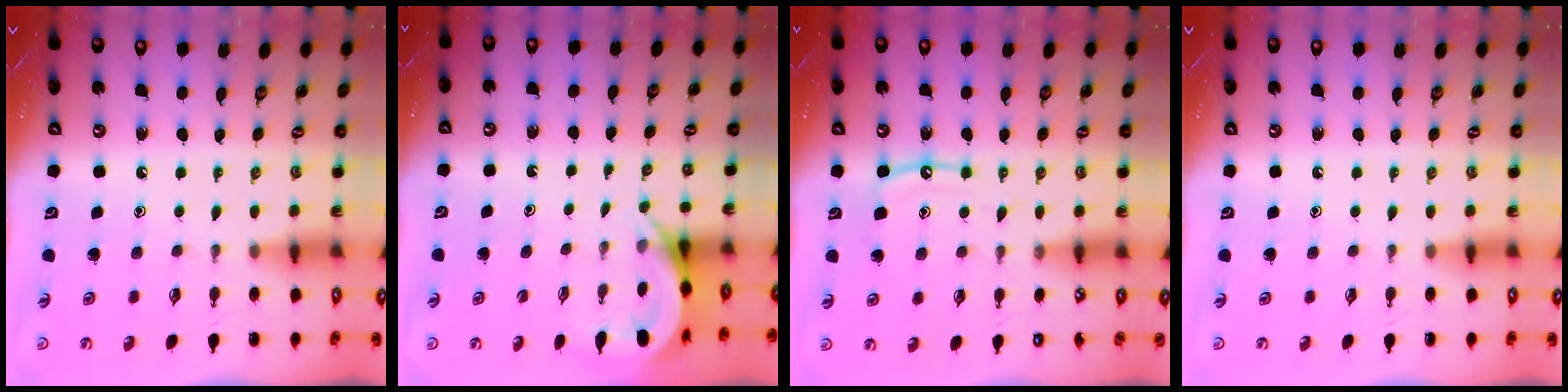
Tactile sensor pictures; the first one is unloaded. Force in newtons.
{"total": 4.5, "press": 4.5, "slide": 0.4}
{"total": 7.7, "press": 7.6, "slide": 0.7}
{"total": 0.0}